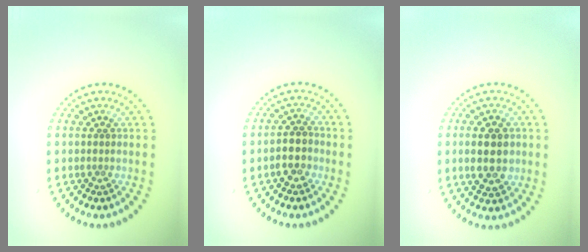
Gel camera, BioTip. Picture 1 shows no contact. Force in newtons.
{"total": 2.5, "press": 2.3, "slide": 0.9}
{"total": 4.8, "press": 4.8, "slide": 0.4}